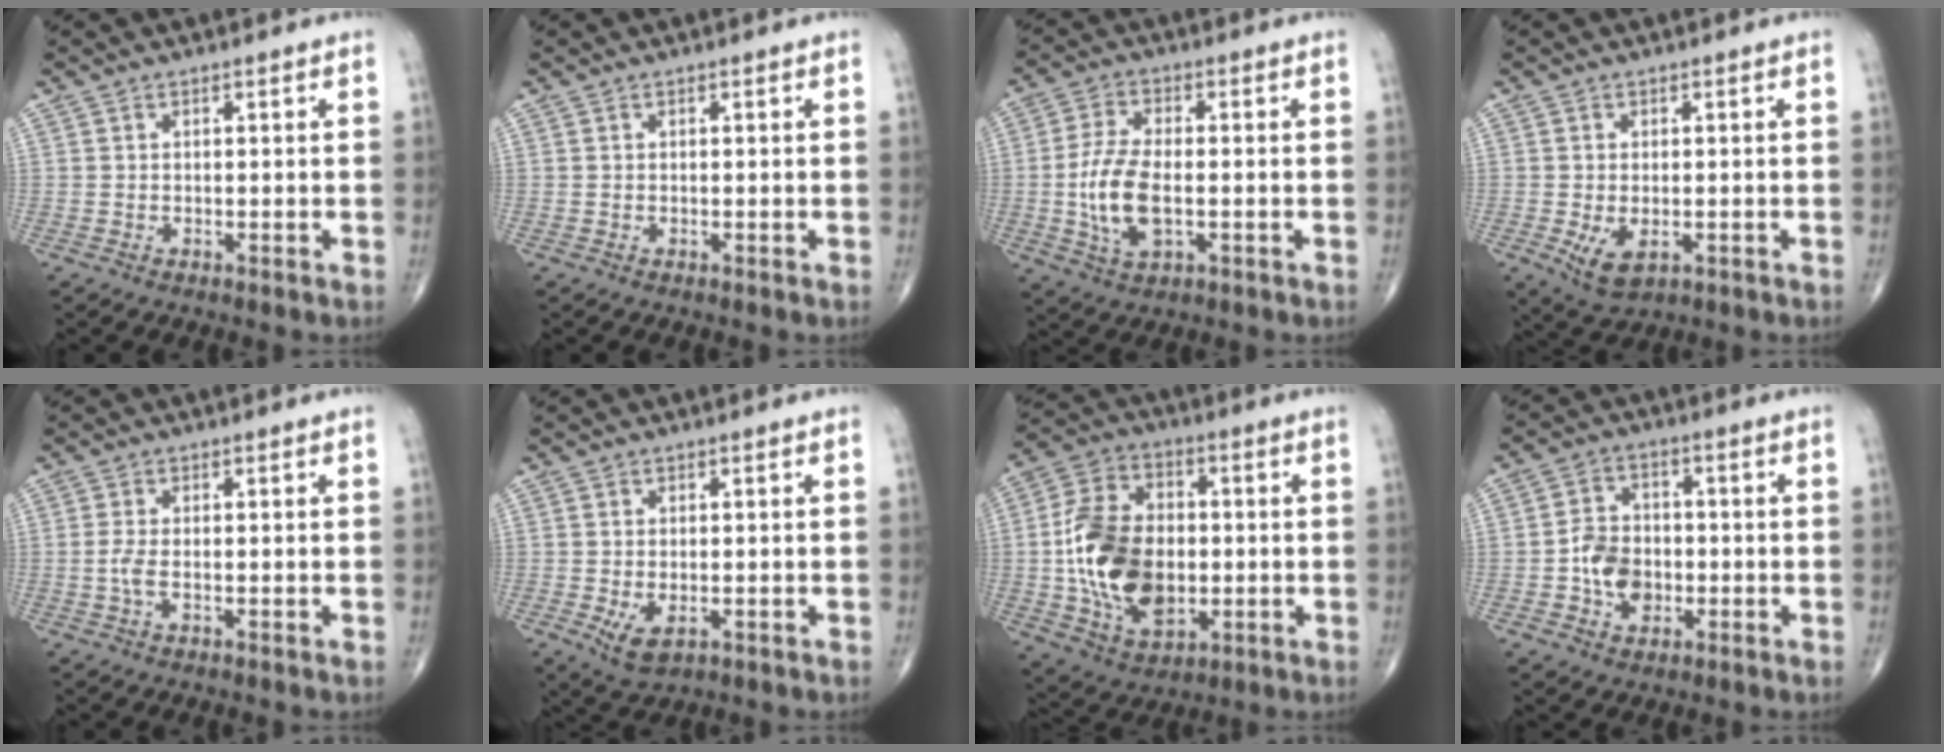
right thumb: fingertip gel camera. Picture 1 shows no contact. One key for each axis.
{"total": 0.0}
{"total": 10.3, "fx": -1.5, "fy": 5.0, "fz": 8.9, "tx": -0.182, "ty": 0.003, "tz": -0.028}
{"total": 5.3, "fx": -1.4, "fy": 2.9, "fz": 4.2, "tx": -0.075, "ty": -0.011, "tz": -0.014}
{"total": 2.2, "fx": -0.4, "fy": 0.8, "fz": 2.0, "tx": -0.053, "ty": -0.004, "tz": -0.010}
{"total": 4.6, "fx": -1.2, "fy": 2.5, "fz": 3.6, "tx": -0.065, "ty": -0.010, "tz": -0.012}
{"total": 18.8, "fx": -1.3, "fy": 12.2, "fz": 14.2, "tx": -0.242, "ty": 0.008, "tz": -0.013}
{"total": 7.6, "fx": -1.7, "fy": 5.8, "fz": 4.6, "tx": -0.056, "ty": 0.016, "tz": -0.033}